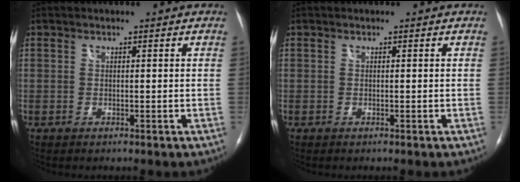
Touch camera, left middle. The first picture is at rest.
{"total": 0.0}